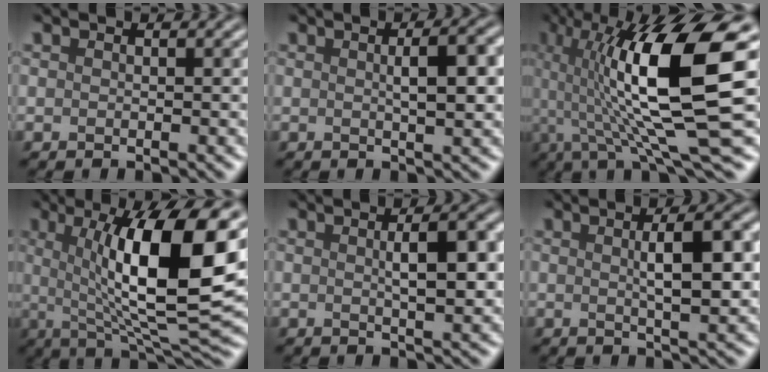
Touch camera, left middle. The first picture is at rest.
{"total": 4.0, "force": [0.6, 0.9, 3.8], "torque": [-0.042, 0.016, 0.015]}
{"total": 13.1, "force": [1.2, 2.7, 12.8], "torque": [-0.216, 0.010, 0.034]}
{"total": 12.5, "force": [2.2, 3.1, 11.9], "torque": [-0.171, 0.001, 0.047]}
{"total": 4.6, "force": [0.7, 1.1, 4.4], "torque": [-0.055, 0.014, 0.018]}
{"total": 5.6, "force": [0.9, 1.3, 5.3], "torque": [-0.067, 0.014, 0.021]}